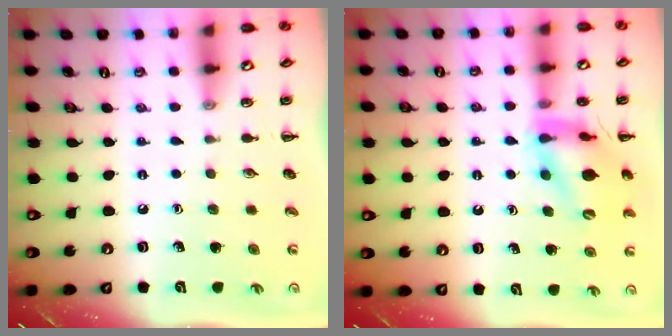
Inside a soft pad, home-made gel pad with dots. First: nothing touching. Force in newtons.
{"total": 15.6, "press": 15.4, "slide": 2.4}